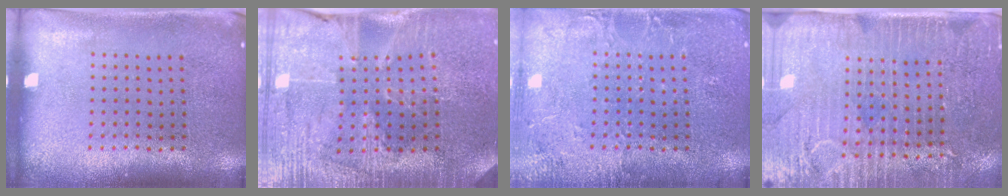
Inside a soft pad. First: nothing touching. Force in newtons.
{"total": 3.4, "press": 3.3, "slide": 0.7}
{"total": 2.9, "press": 2.9, "slide": 0.4}
{"total": 3.5, "press": 3.2, "slide": 1.4}